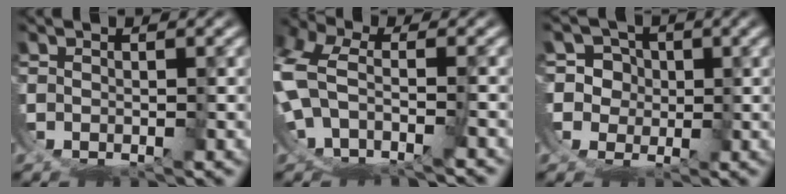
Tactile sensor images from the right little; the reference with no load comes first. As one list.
[{"total": 7.3, "force": [-1.8, 5.7, 4.1], "torque": [-0.124, -0.024, -0.028]}, {"total": 9.0, "force": [-0.4, 8.5, 2.9], "torque": [-0.103, -0.042, -0.003]}]